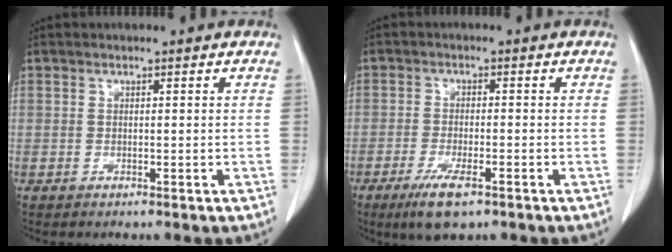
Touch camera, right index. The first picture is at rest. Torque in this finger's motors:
{"motor_torque": [0.59, -0.46, 0.14, 0.09]}